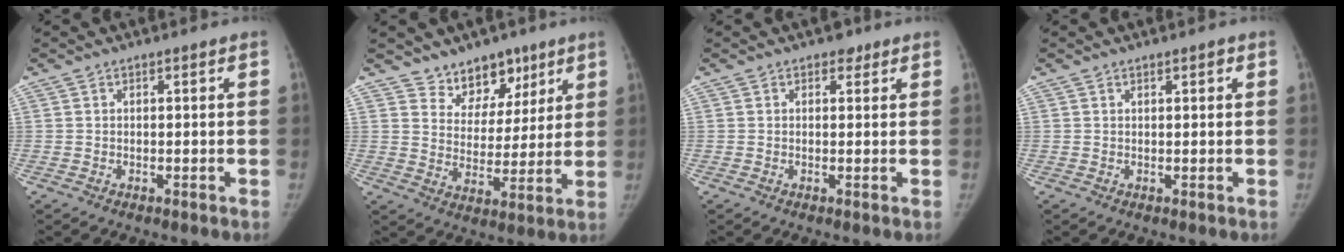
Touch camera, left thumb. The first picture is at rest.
{"total": 9.5, "force": [6.9, 6.0, 2.6], "torque": [0.013, -0.045, 0.118]}
{"total": 1.6, "force": [0.9, 1.2, 0.5], "torque": [0.005, -0.003, 0.008]}
{"total": 0.9, "force": [0.5, 0.3, 0.7], "torque": [-0.007, 0.000, 0.007]}